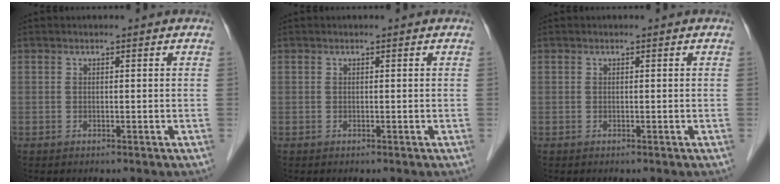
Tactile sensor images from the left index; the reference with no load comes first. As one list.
[{"total": 0.0}, {"total": 0.0}]